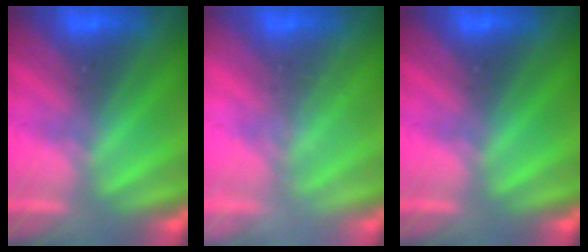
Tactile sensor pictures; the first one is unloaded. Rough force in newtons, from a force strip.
{"total": 2.1}
{"total": 0.0}